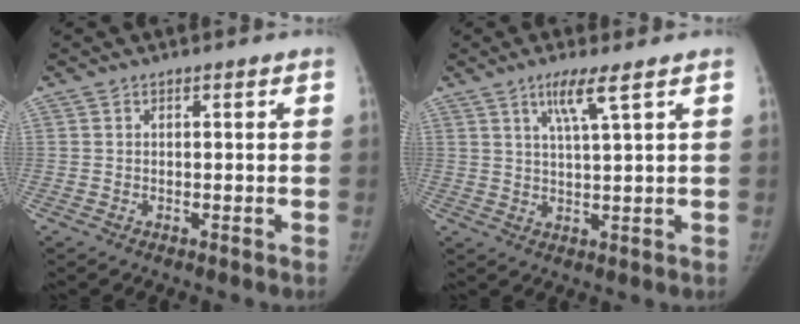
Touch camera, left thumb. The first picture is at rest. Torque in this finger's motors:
{"motor_torque": [0.59, 0.10, 0.70, -0.92, 0.08]}